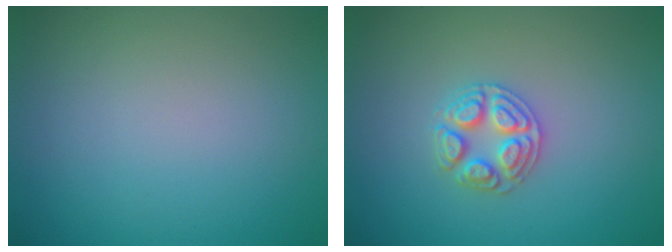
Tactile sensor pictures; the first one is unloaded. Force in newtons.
{"total": 2.5, "press": 2.5, "slide": 0.4}